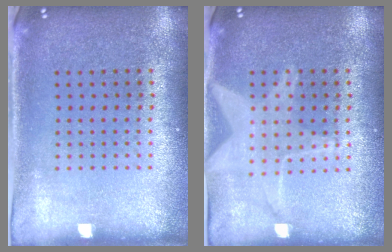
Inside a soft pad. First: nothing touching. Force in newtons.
{"total": 1.6, "press": 1.6, "slide": 0.2}